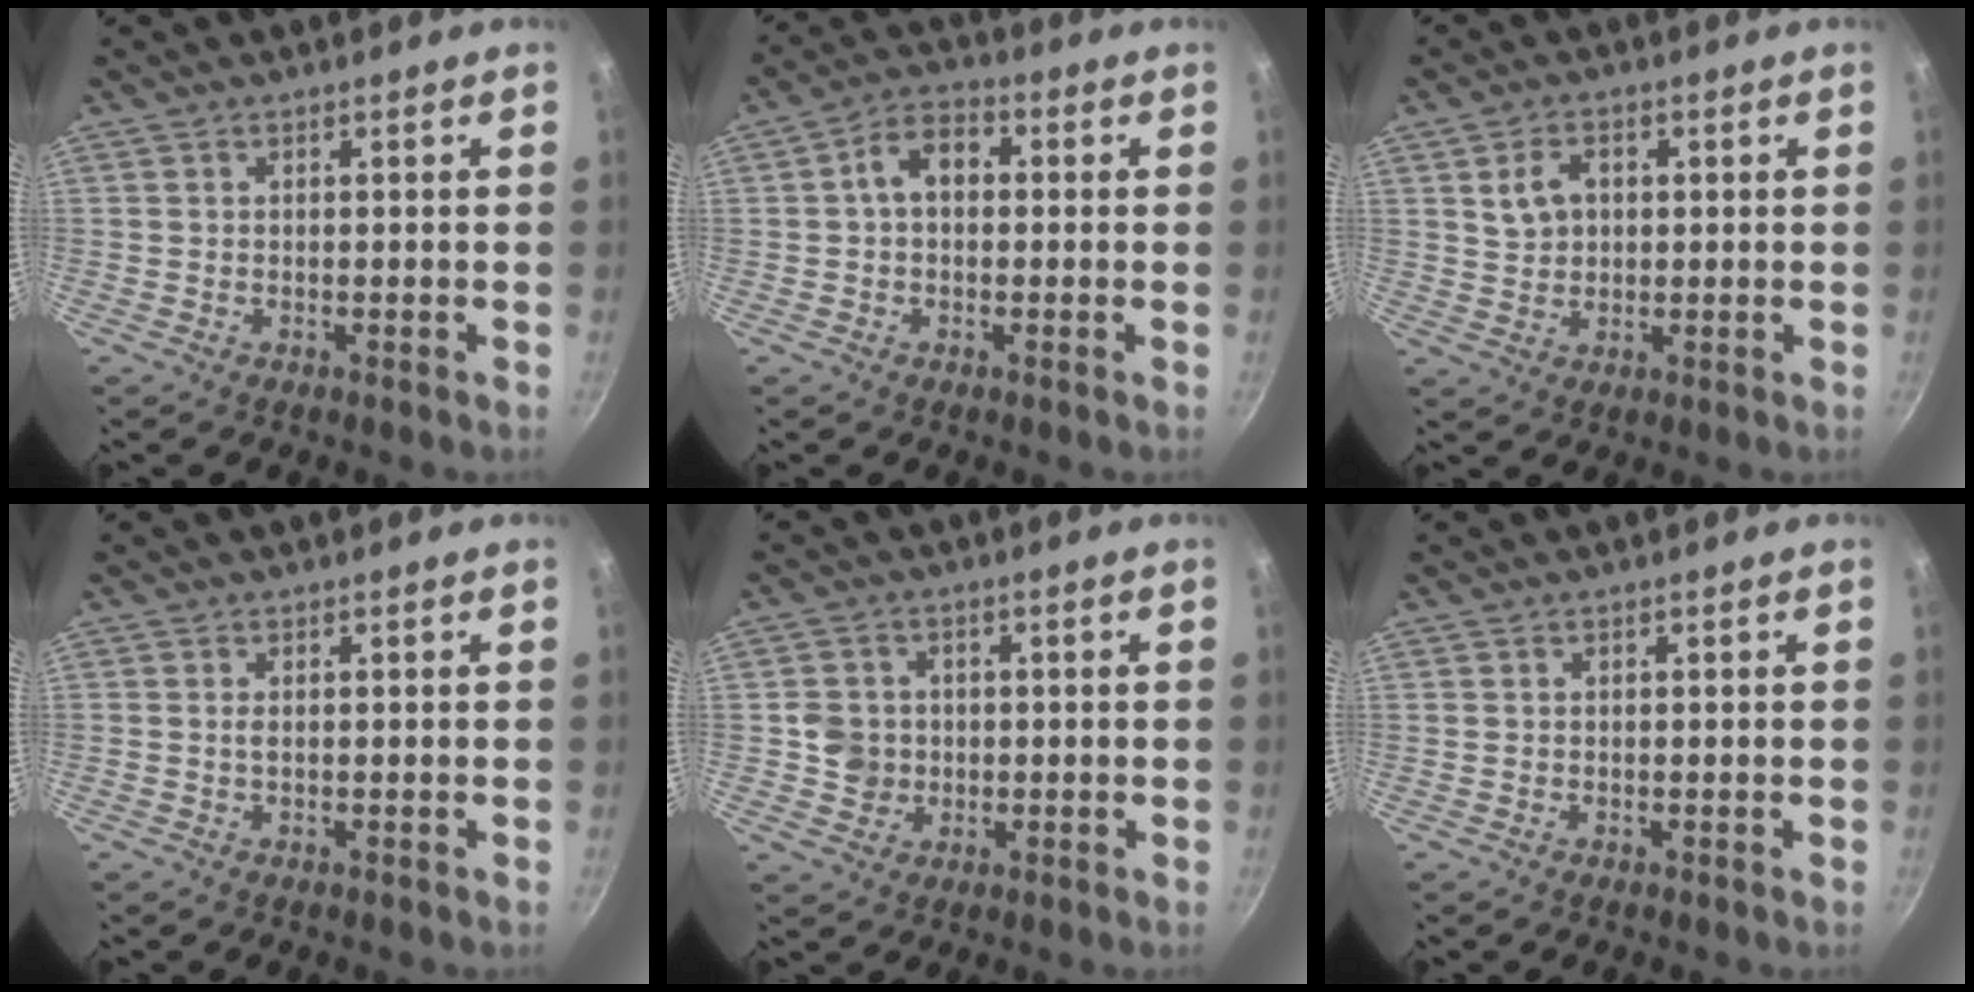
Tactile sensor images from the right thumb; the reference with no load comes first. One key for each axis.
{"total": 6.8, "fx": 0.6, "fy": 4.7, "fz": 4.9, "tx": -0.061, "ty": 0.022, "tz": -0.002}
{"total": 5.5, "fx": 1.4, "fy": 4.0, "fz": 3.5, "tx": -0.046, "ty": 0.005, "tz": 0.027}
{"total": 0.7, "fx": 0.0, "fy": 0.2, "fz": 0.6, "tx": -0.014, "ty": 0.000, "tz": 0.000}
{"total": 5.3, "fx": -0.1, "fy": 5.0, "fz": 1.6, "tx": -0.004, "ty": 0.013, "tz": -0.002}
{"total": 0.0}